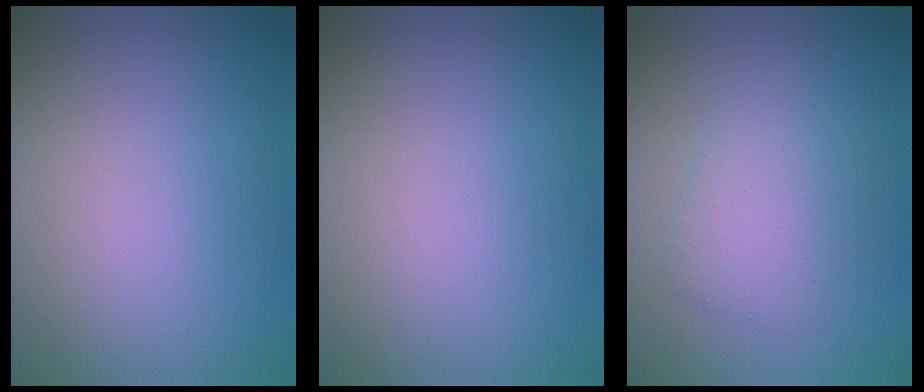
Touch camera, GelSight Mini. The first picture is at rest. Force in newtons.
{"total": 0.0}
{"total": 2.8, "press": 2.8, "slide": 0.2}